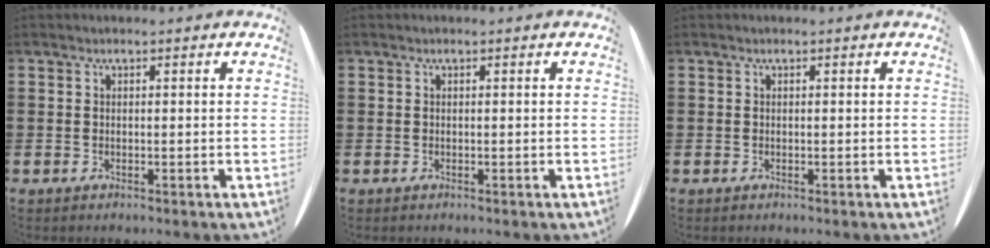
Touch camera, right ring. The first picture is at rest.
{"total": 0.0}
{"total": 0.0}